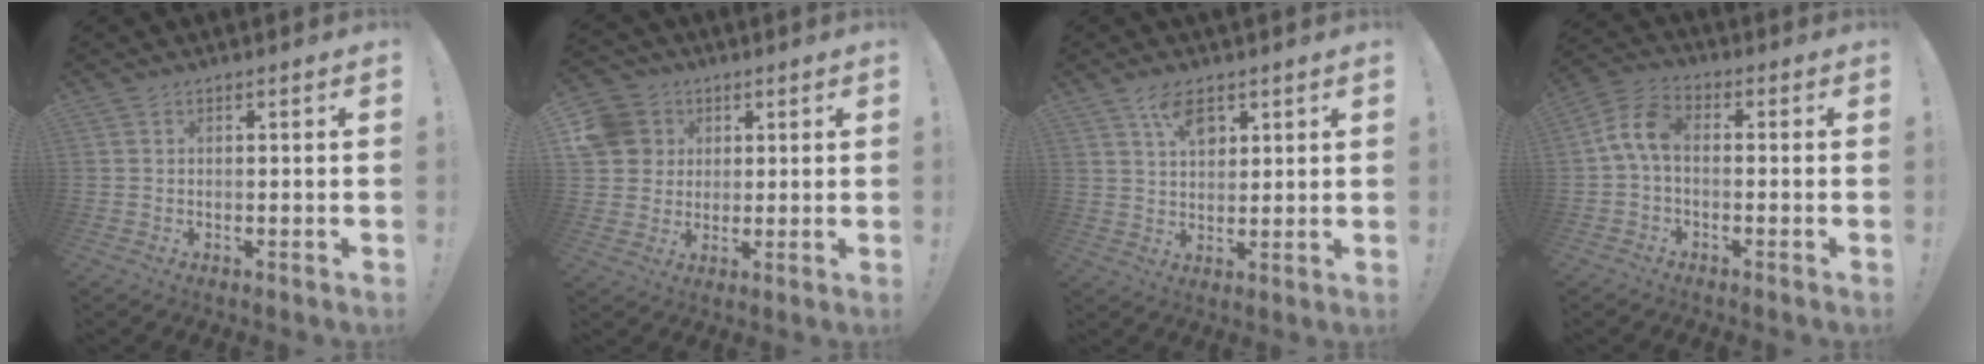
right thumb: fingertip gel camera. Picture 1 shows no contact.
{"total": 10.6, "force": [2.7, 9.7, 3.4], "torque": [-0.060, -0.004, 0.057]}
{"total": 7.5, "force": [4.2, 4.0, 4.8], "torque": [-0.076, -0.016, 0.075]}
{"total": 7.4, "force": [-0.3, 4.1, 6.2], "torque": [-0.133, 0.008, 0.000]}